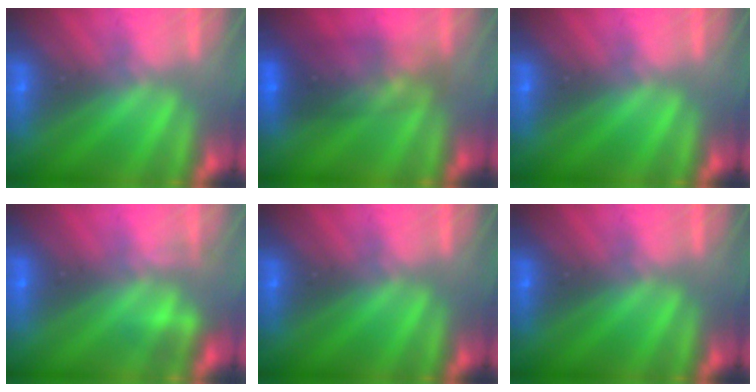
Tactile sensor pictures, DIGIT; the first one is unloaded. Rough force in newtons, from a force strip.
{"total": 5.6}
{"total": 0.0}
{"total": 2.3}
{"total": 0.0}
{"total": 0.0}